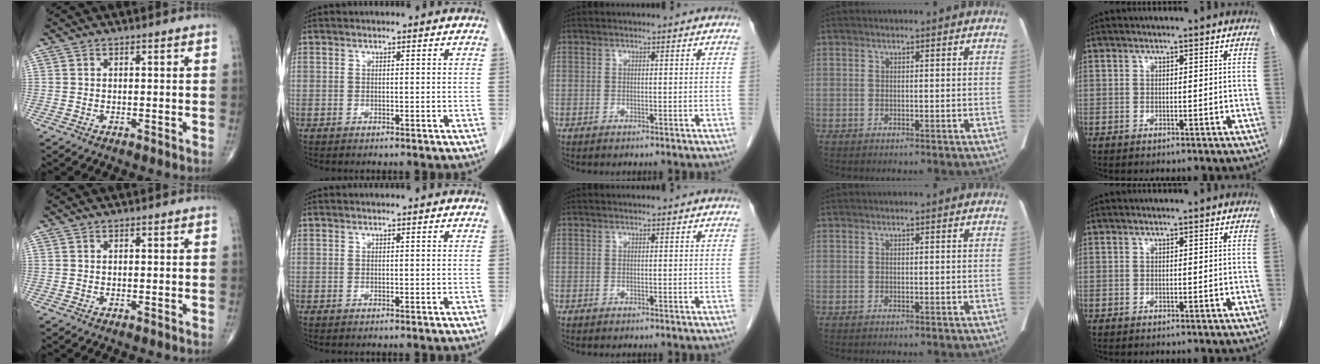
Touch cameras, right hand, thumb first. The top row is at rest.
{}